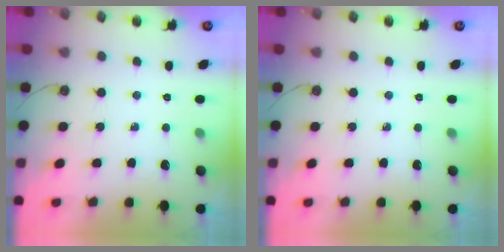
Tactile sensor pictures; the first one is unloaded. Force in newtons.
{"total": 0.0}